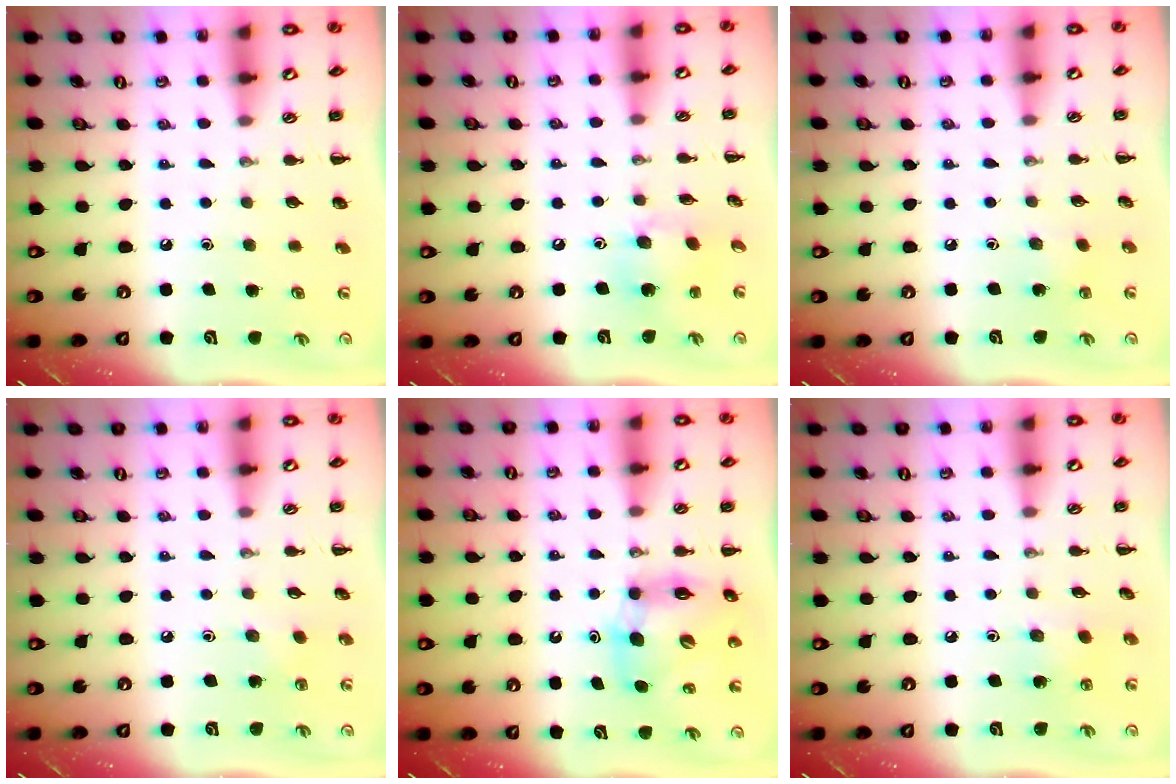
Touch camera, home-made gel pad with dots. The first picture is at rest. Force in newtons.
{"total": 6.7, "press": 6.6, "slide": 1.4}
{"total": 3.9, "press": 3.7, "slide": 1.3}
{"total": 2.3, "press": 2.2, "slide": 0.7}
{"total": 9.3, "press": 9.0, "slide": 2.2}
{"total": 4.0, "press": 3.9, "slide": 0.9}